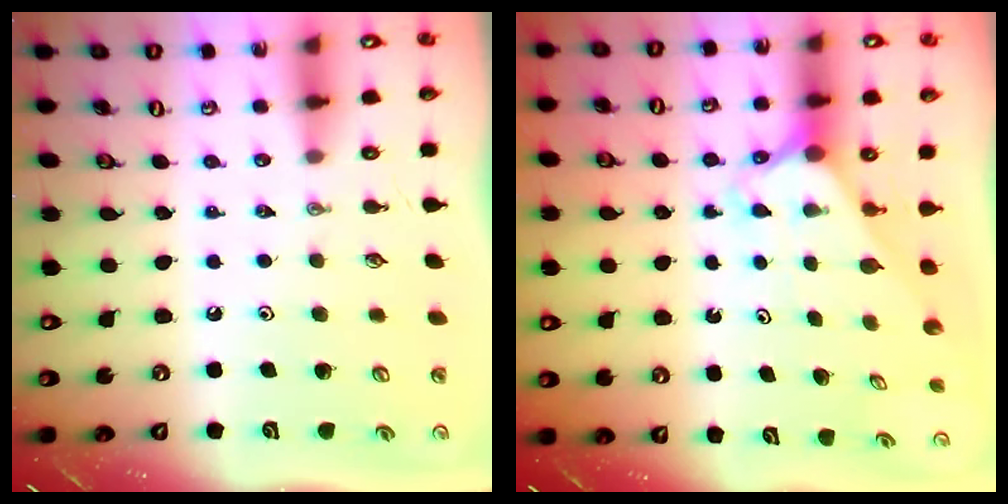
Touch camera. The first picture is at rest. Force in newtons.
{"total": 2.3, "press": 2.3, "slide": 0.2}